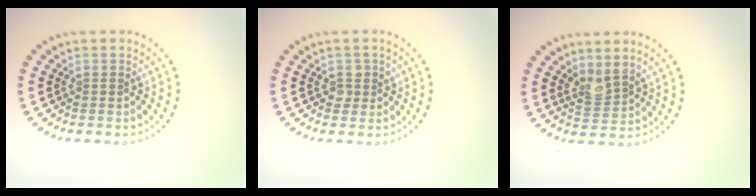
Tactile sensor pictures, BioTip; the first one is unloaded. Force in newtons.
{"total": 1.2, "press": 1.1, "slide": 0.3}
{"total": 2.1, "press": 1.5, "slide": 1.4}